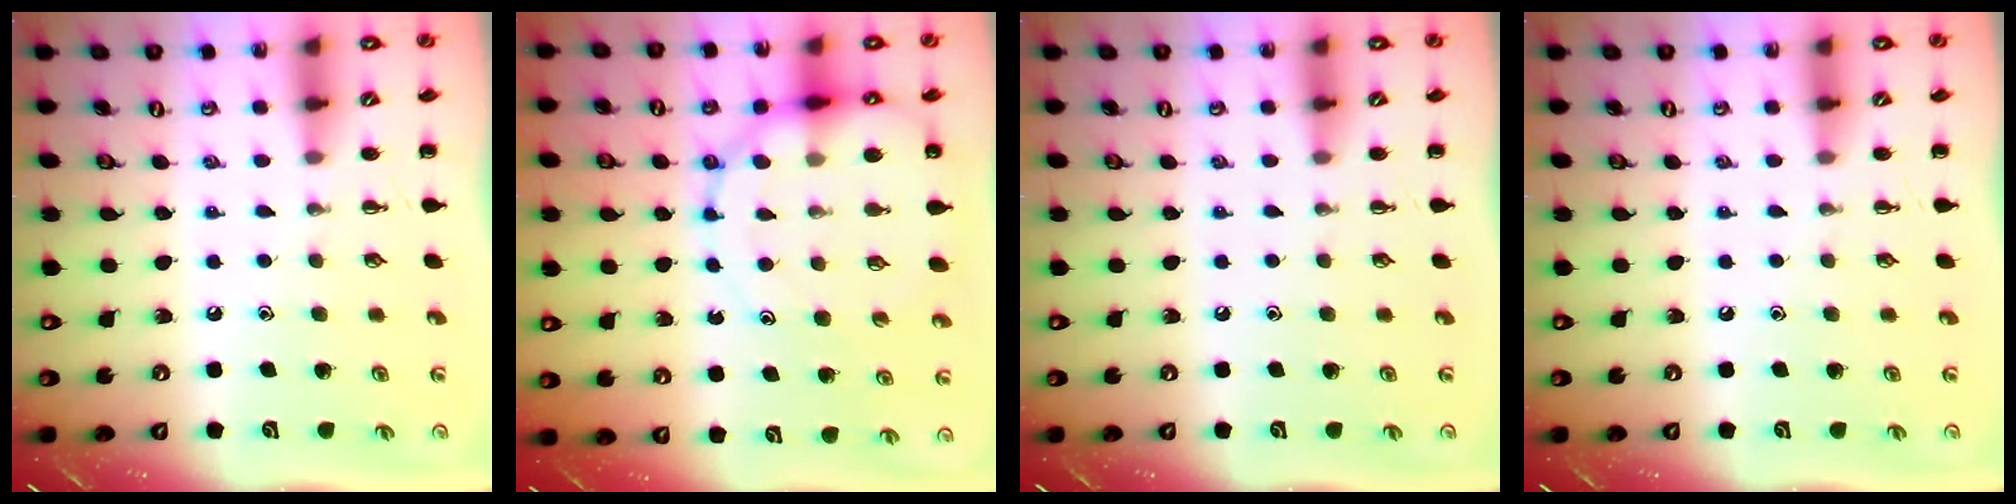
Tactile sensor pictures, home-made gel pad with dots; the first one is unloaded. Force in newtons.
{"total": 12.8, "press": 12.4, "slide": 3.1}
{"total": 0.0}
{"total": 0.0}